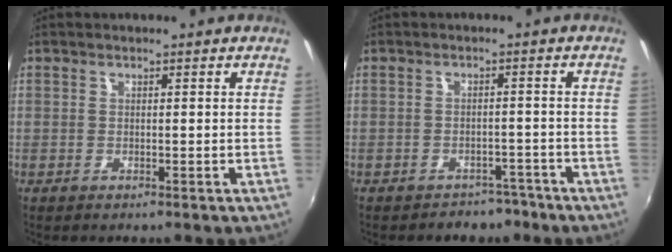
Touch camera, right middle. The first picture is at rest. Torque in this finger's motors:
{"motor_torque": [0.42, -0.86, -0.17, -0.02]}